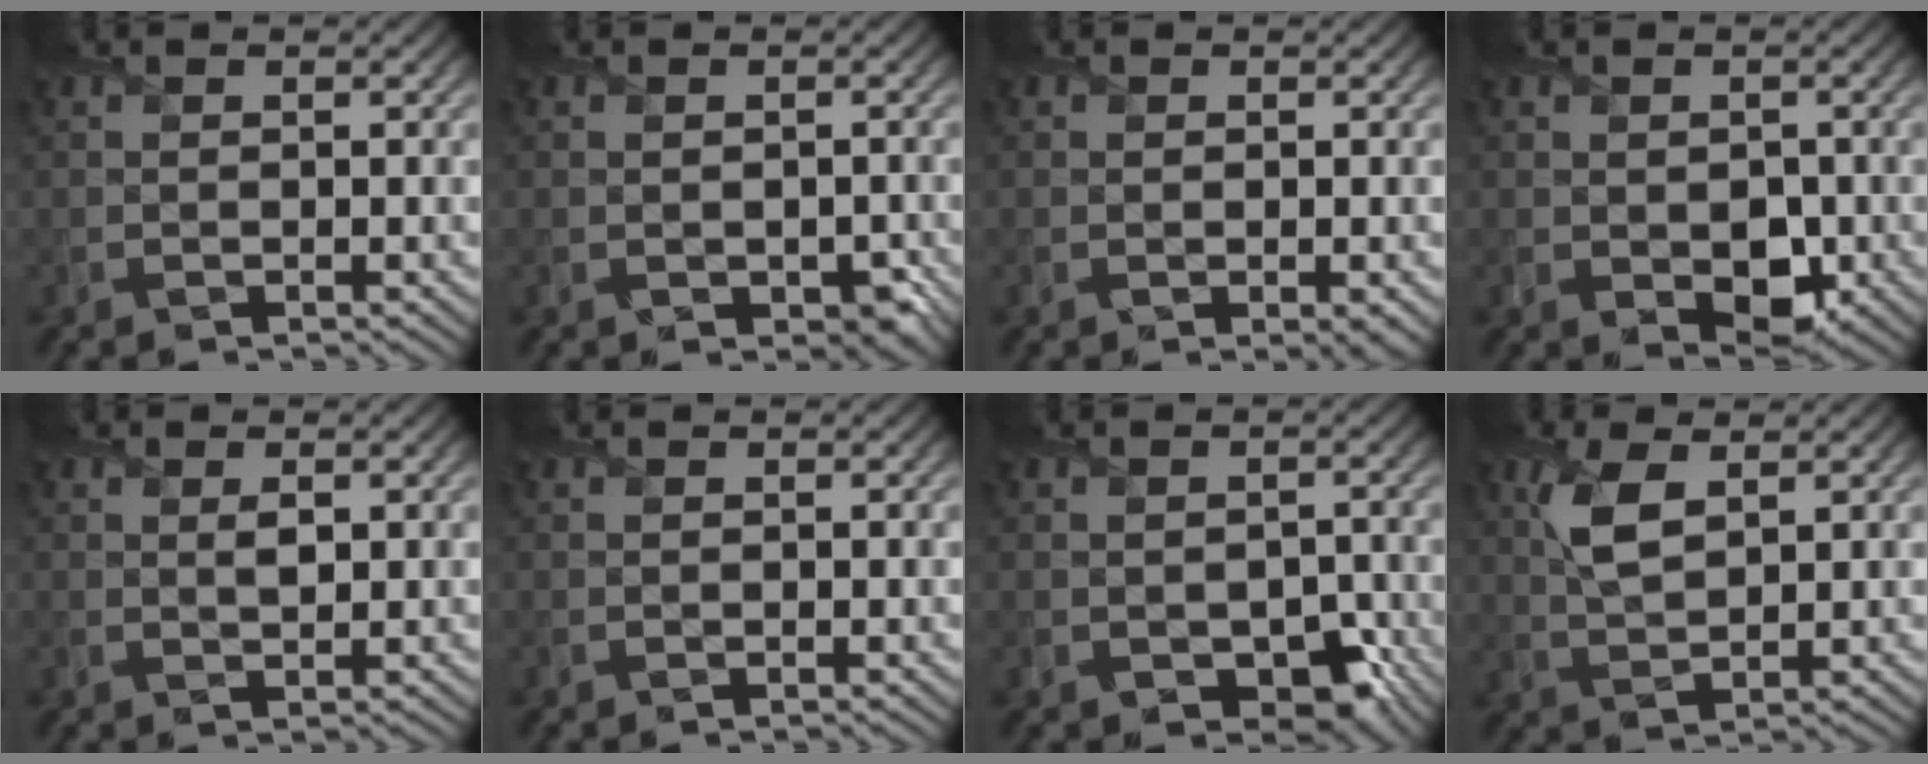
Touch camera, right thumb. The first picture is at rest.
{"total": 2.2, "force": [-0.8, 1.6, 1.3], "torque": [-0.018, -0.016, -0.007]}
{"total": 0.9, "force": [-0.3, 0.5, 0.6], "torque": [-0.009, -0.008, -0.003]}
{"total": 4.0, "force": [-0.7, 2.9, 2.6], "torque": [-0.049, -0.021, -0.005]}
{"total": 1.1, "force": [0.5, 0.5, 0.9], "torque": [-0.017, -0.005, 0.011]}
{"total": 0.0}
{"total": 4.8, "force": [-2.0, 3.3, 2.8], "torque": [-0.037, -0.021, -0.025]}
{"total": 4.9, "force": [2.1, 2.2, 3.9], "torque": [-0.098, 0.000, 0.043]}